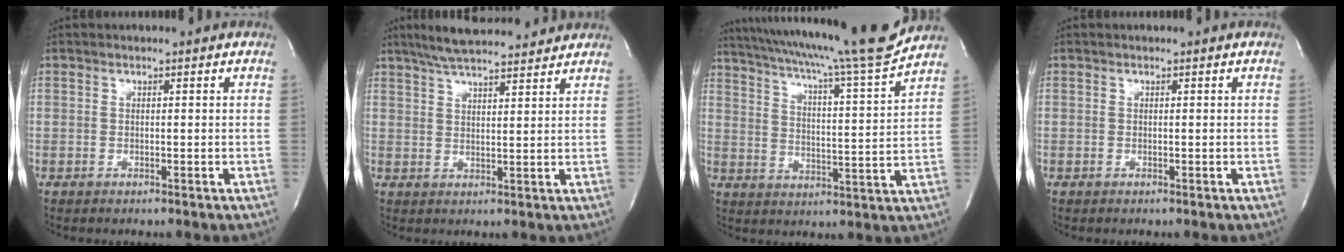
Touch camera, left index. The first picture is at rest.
{"total": 12.4, "force": [10.9, 1.6, 5.7], "torque": [-0.100, 0.024, 0.163]}
{"total": 19.8, "force": [17.6, -1.7, 9.1], "torque": [-0.159, -0.038, 0.253]}
{"total": 0.0}